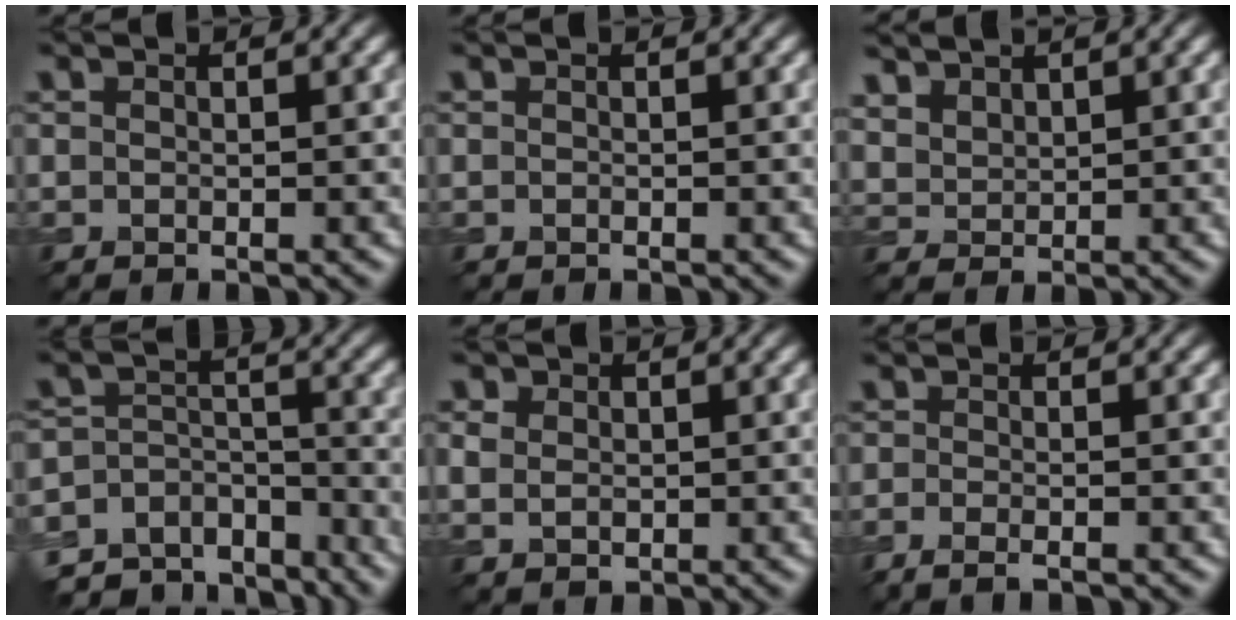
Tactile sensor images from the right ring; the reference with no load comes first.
{"total": 0.0}
{"total": 3.5, "force": [2.8, 1.9, 1.1], "torque": [-0.042, 0.005, 0.066]}
{"total": 8.5, "force": [-6.8, 4.6, 2.1], "torque": [-0.022, 0.011, -0.097]}
{"total": 4.0, "force": [1.4, 3.1, 2.2], "torque": [-0.034, 0.019, 0.003]}
{"total": 1.8, "force": [-1.1, 0.5, 1.4], "torque": [-0.021, -0.005, -0.024]}